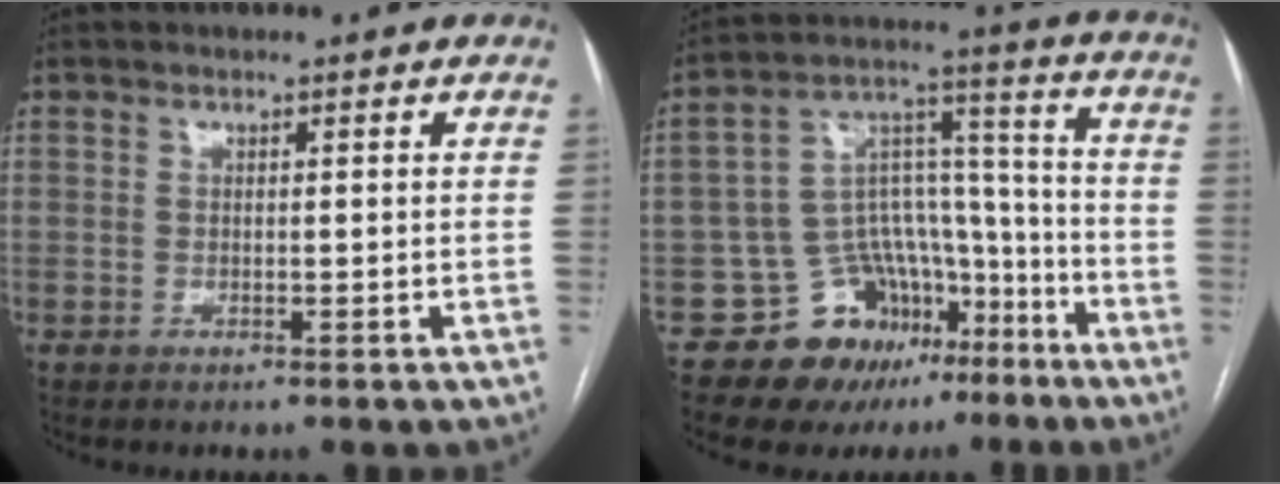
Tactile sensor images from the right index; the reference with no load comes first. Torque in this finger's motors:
{"motor_torque": [0.03, -0.40, -0.69, -0.21]}